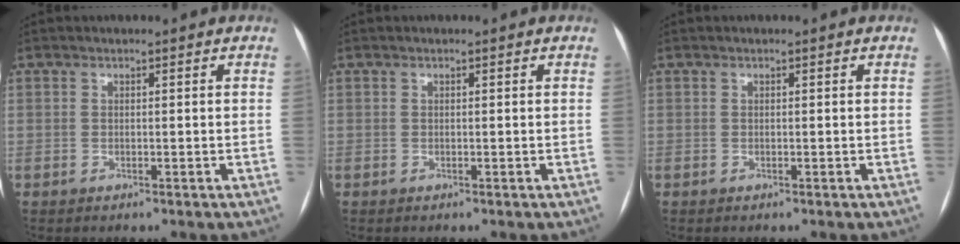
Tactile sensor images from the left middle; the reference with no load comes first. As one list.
[{"total": 0.0}, {"total": 0.0}]